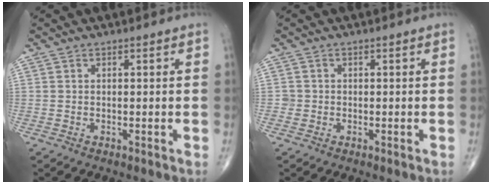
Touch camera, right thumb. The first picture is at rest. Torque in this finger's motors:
{"motor_torque": [0.19, 0.11, 0.21, -0.07, -0.04]}